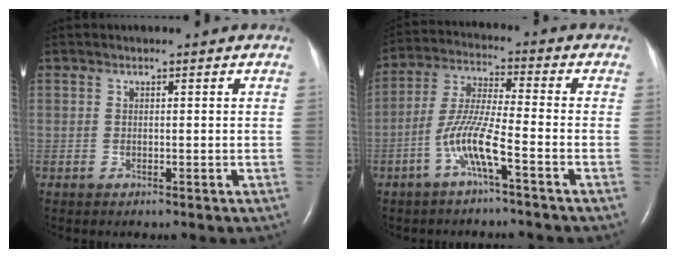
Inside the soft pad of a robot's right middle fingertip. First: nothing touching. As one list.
[{"total": 7.9, "force": [-3.7, 0.0, 7.0], "torque": [-0.150, 0.005, -0.077]}]